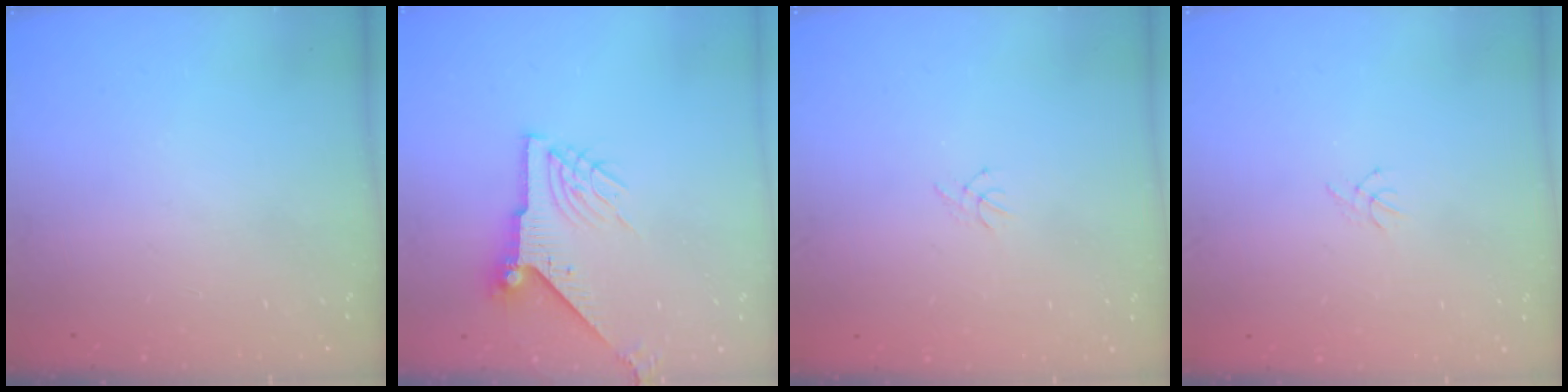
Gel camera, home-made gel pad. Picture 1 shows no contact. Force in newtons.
{"total": 8.4, "press": 8.4, "slide": 0.6}
{"total": 0.5, "press": 0.4, "slide": 0.3}
{"total": 0.5, "press": 0.4, "slide": 0.3}